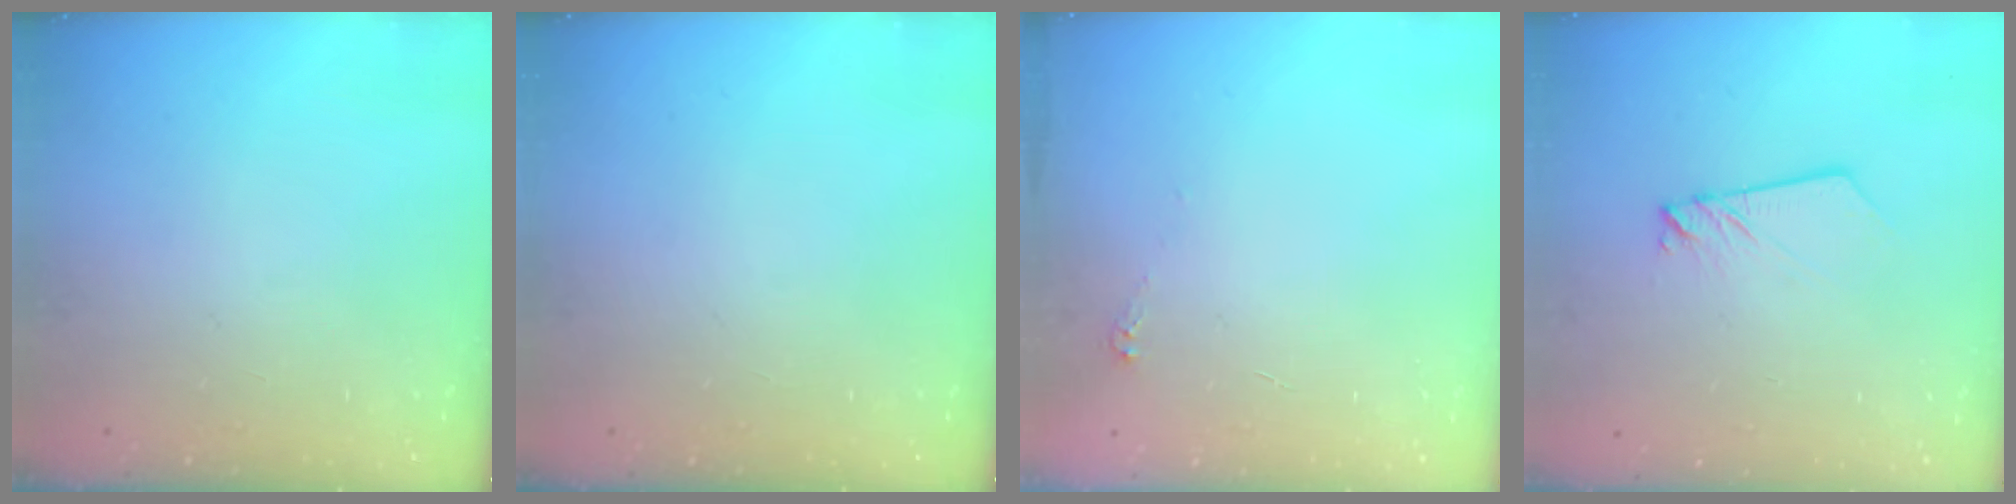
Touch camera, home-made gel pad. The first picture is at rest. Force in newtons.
{"total": 0.0}
{"total": 2.5, "press": 2.5, "slide": 0.3}
{"total": 2.7, "press": 2.6, "slide": 0.3}